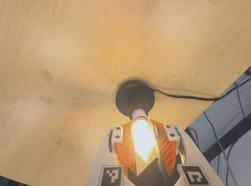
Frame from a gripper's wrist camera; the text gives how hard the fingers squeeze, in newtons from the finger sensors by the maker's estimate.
{"total": 14.6, "left": 13.3, "right": 15.8}